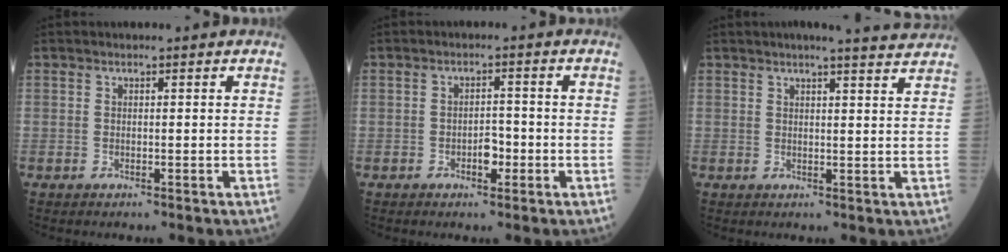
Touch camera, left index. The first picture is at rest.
{"total": 2.5, "force": [-1.3, 1.2, 1.7], "torque": [-0.021, 0.003, -0.022]}
{"total": 7.1, "force": [6.4, -0.2, 3.0], "torque": [-0.041, 0.000, 0.062]}